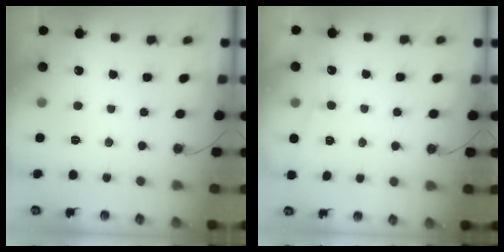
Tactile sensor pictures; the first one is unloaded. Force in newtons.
{"total": 1.6, "press": 1.0, "slide": 1.2}